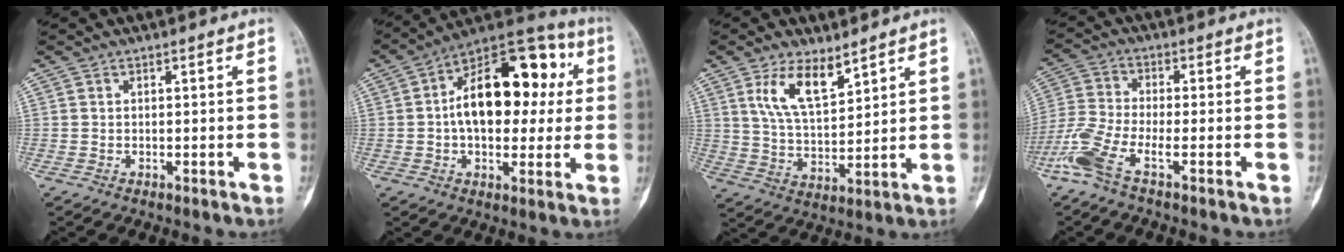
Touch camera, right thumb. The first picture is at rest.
{"total": 21.0, "force": [2.7, 12.1, 17.0], "torque": [-0.216, 0.032, 0.030]}
{"total": 9.6, "force": [5.7, 4.0, 6.6], "torque": [-0.112, -0.034, 0.117]}
{"total": 8.1, "force": [-4.2, 1.7, 6.7], "torque": [-0.179, 0.010, -0.097]}